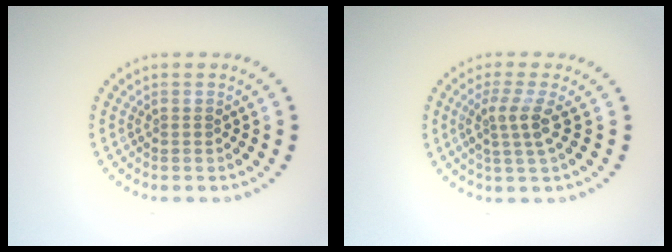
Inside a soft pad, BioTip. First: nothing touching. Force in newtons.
{"total": 2.7, "press": 1.9, "slide": 1.8}